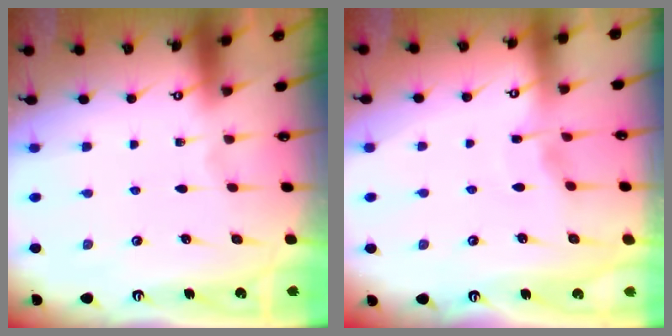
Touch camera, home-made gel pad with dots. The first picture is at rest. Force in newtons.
{"total": 2.9, "press": 2.9, "slide": 0.5}